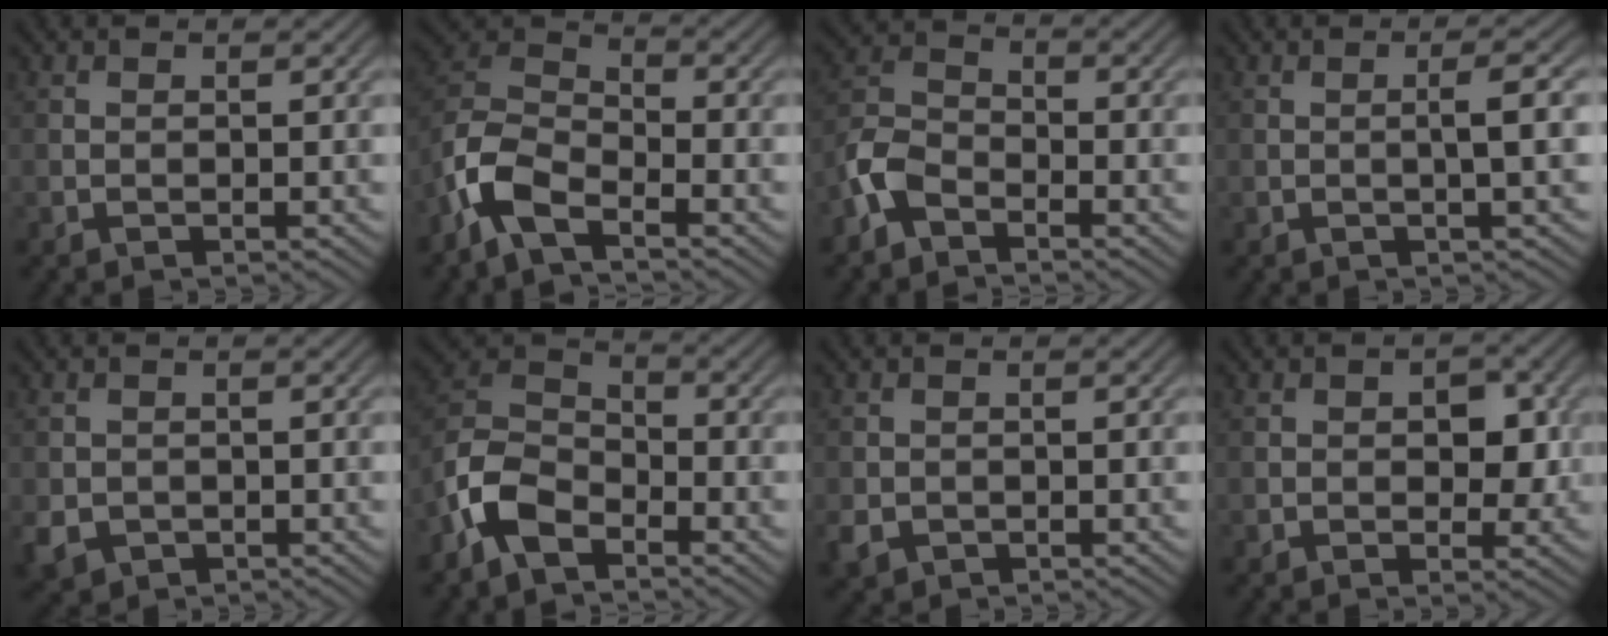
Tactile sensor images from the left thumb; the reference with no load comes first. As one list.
[{"total": 8.4, "force": [-5.2, 3.6, 5.5], "torque": [-0.128, -0.001, -0.125]}, {"total": 5.1, "force": [-3.3, 2.7, 2.8], "torque": [-0.066, 0.003, -0.086]}, {"total": 2.6, "force": [0.0, 0.2, 2.6], "torque": [-0.042, 0.008, -0.005]}, {"total": 3.0, "force": [-1.1, 2.6, 1.2], "torque": [-0.033, -0.015, -0.023]}, {"total": 8.2, "force": [-4.9, 4.5, 4.9], "torque": [-0.113, 0.003, -0.119]}, {"total": 2.3, "force": [-1.0, 1.9, 0.9], "torque": [-0.026, -0.012, -0.022]}, {"total": 3.7, "force": [0.2, 2.5, 2.7], "torque": [-0.040, -0.005, -0.001]}]